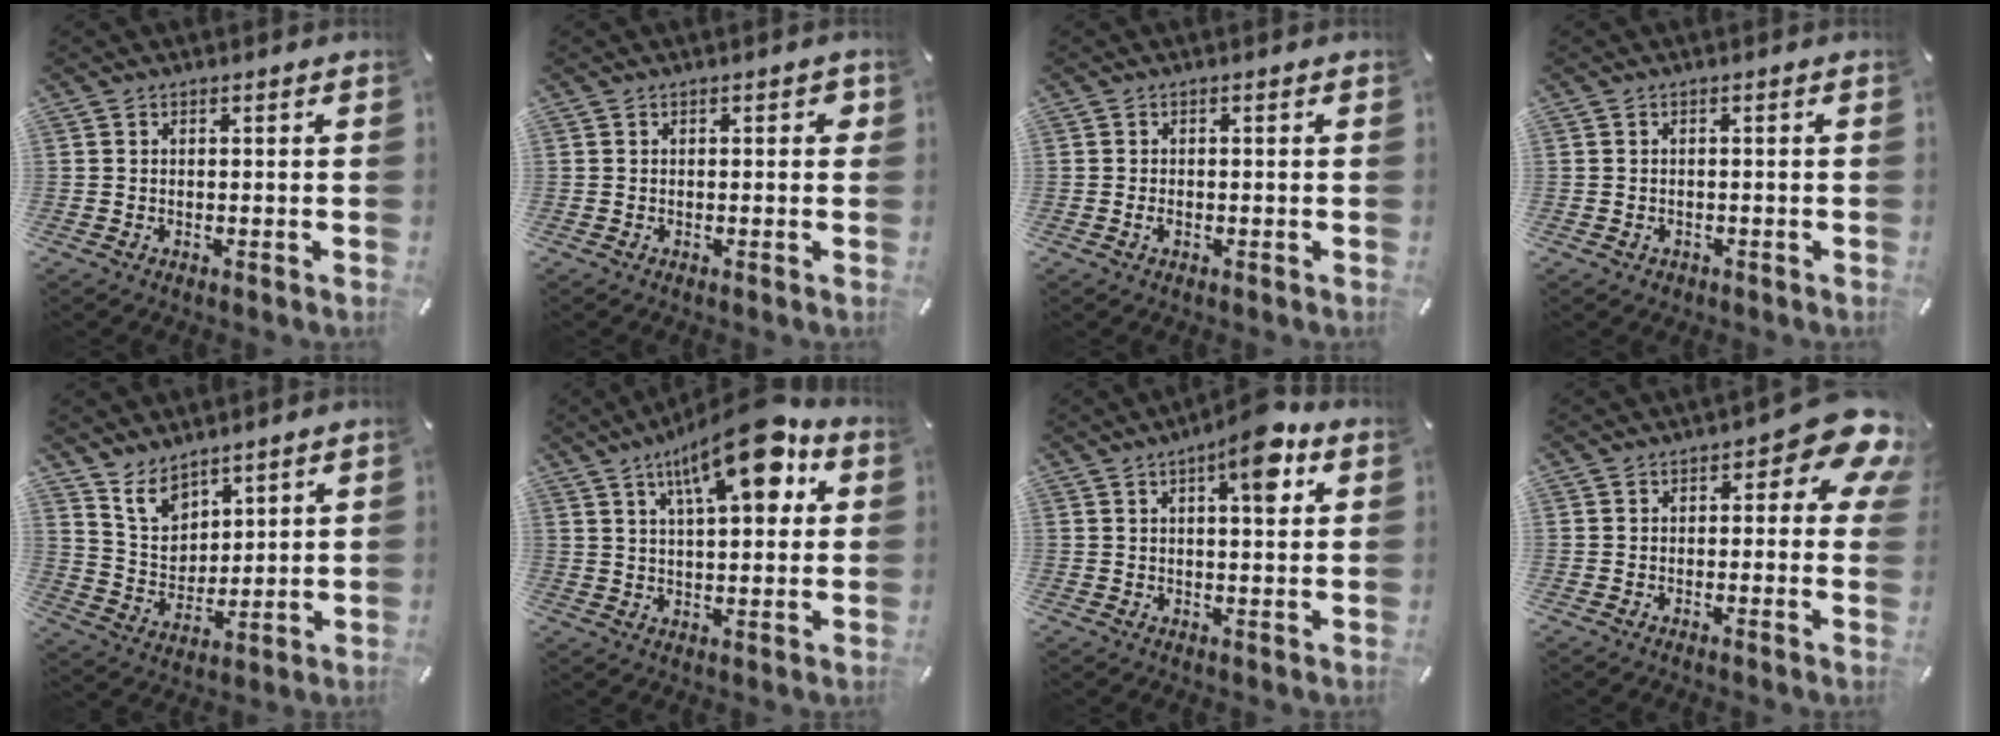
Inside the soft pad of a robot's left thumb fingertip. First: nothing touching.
{"total": 1.2, "force": [0.2, 0.8, 0.9], "torque": [-0.009, 0.004, 0.000]}
{"total": 1.1, "force": [-0.4, 0.7, 0.8], "torque": [-0.022, -0.002, -0.010]}
{"total": 0.9, "force": [-0.3, 0.8, 0.2], "torque": [-0.004, 0.004, -0.009]}
{"total": 8.4, "force": [6.4, 5.2, 1.6], "torque": [-0.047, -0.039, 0.123]}
{"total": 18.1, "force": [9.4, 6.4, 14.0], "torque": [-0.221, -0.039, 0.145]}
{"total": 9.0, "force": [4.1, 2.9, 7.4], "torque": [-0.101, -0.014, 0.061]}
{"total": 9.0, "force": [3.5, 4.2, 7.1], "torque": [-0.075, -0.022, 0.053]}